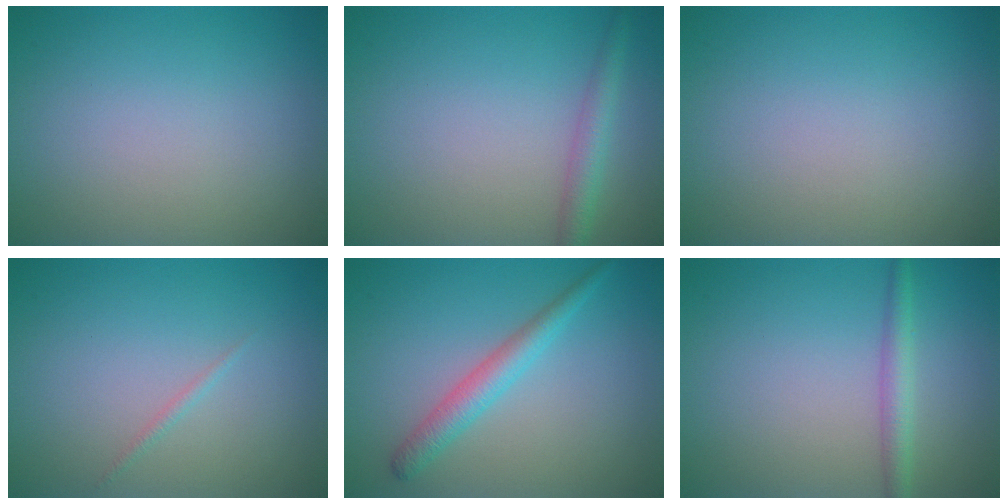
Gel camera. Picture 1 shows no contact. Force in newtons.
{"total": 2.3, "press": 2.3, "slide": 0.1}
{"total": 0.0}
{"total": 0.6, "press": 0.6, "slide": 0.0}
{"total": 2.6, "press": 2.6, "slide": 0.1}
{"total": 2.2, "press": 2.2, "slide": 0.1}